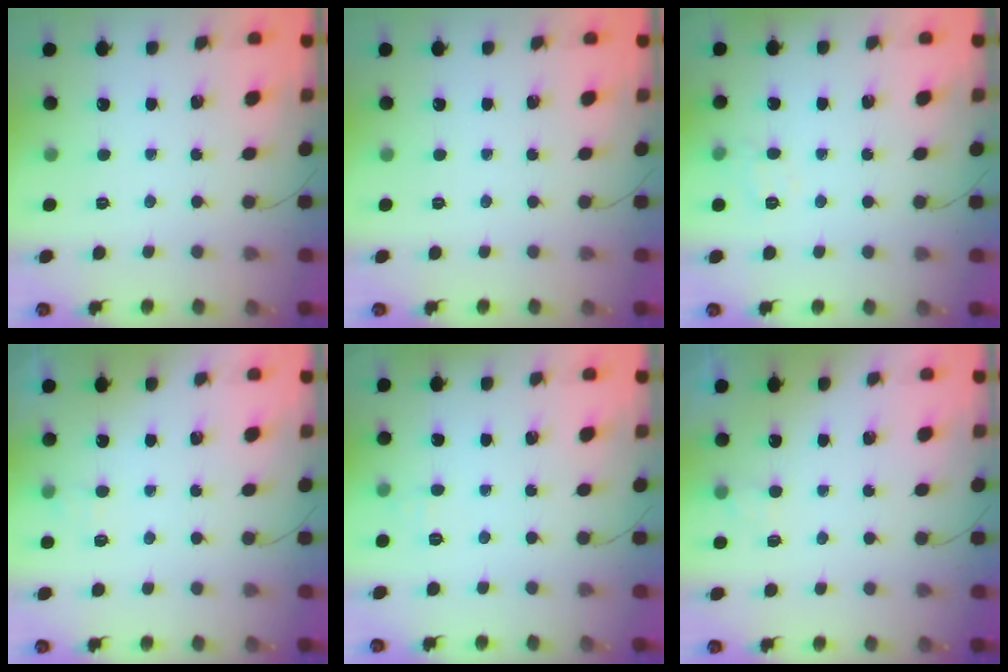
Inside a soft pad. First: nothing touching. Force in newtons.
{"total": 0.0}
{"total": 6.6, "press": 6.5, "slide": 1.3}
{"total": 4.4, "press": 4.0, "slide": 1.6}
{"total": 5.3, "press": 5.1, "slide": 1.5}
{"total": 2.4, "press": 1.9, "slide": 1.4}